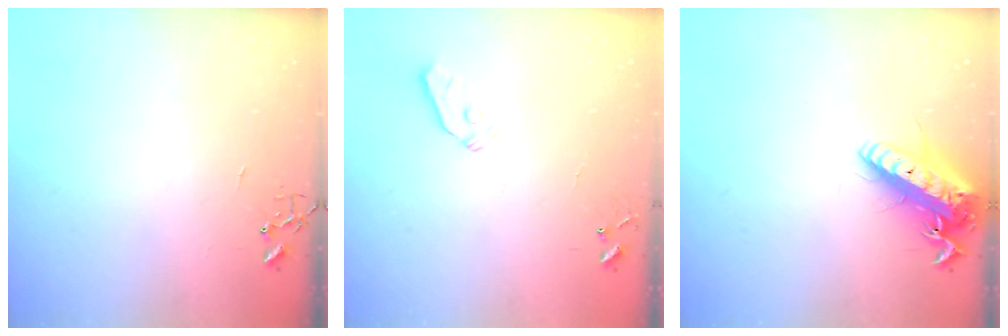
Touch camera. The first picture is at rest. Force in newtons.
{"total": 5.9, "press": 5.8, "slide": 0.7}
{"total": 17.4, "press": 17.0, "slide": 3.4}